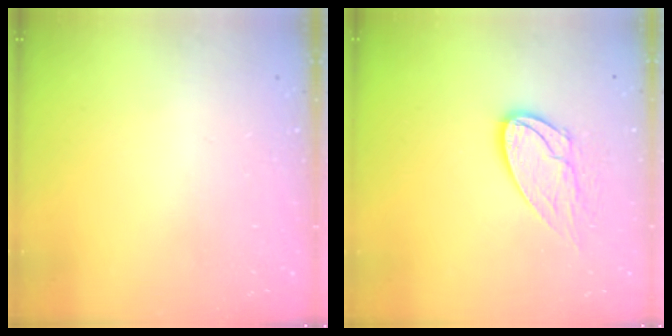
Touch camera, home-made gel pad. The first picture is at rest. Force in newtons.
{"total": 13.0, "press": 13.0, "slide": 1.1}